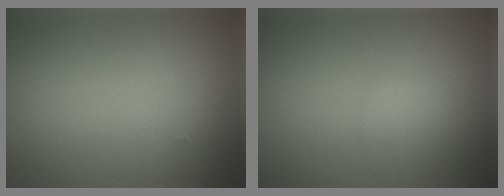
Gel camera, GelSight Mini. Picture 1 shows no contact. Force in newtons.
{"total": 0.9, "press": 0.9, "slide": 0.1}